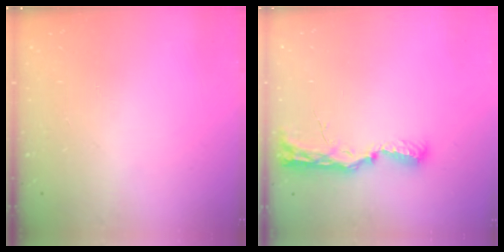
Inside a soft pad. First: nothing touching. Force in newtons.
{"total": 9.6, "press": 9.3, "slide": 2.4}